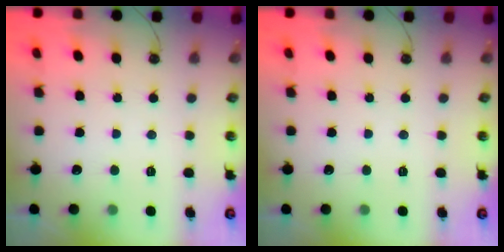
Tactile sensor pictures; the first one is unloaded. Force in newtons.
{"total": 0.0}